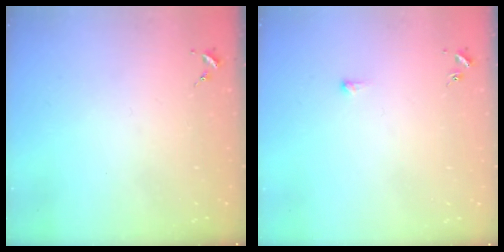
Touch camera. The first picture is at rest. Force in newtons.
{"total": 3.1, "press": 3.0, "slide": 0.6}